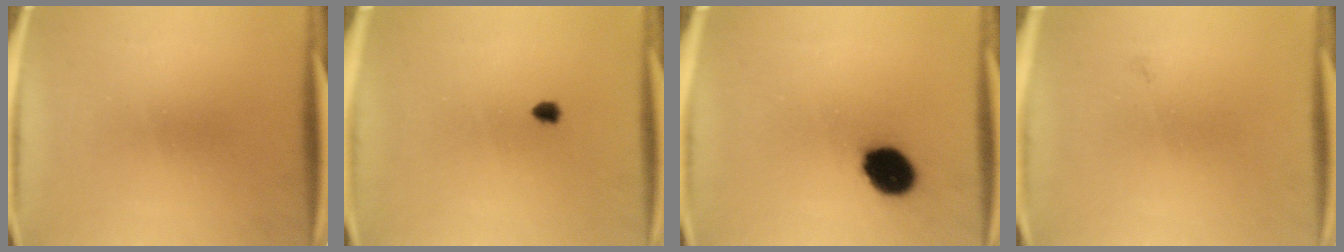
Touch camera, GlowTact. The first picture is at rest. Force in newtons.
{"total": 1.1}
{"total": 11.1}
{"total": 0.7}